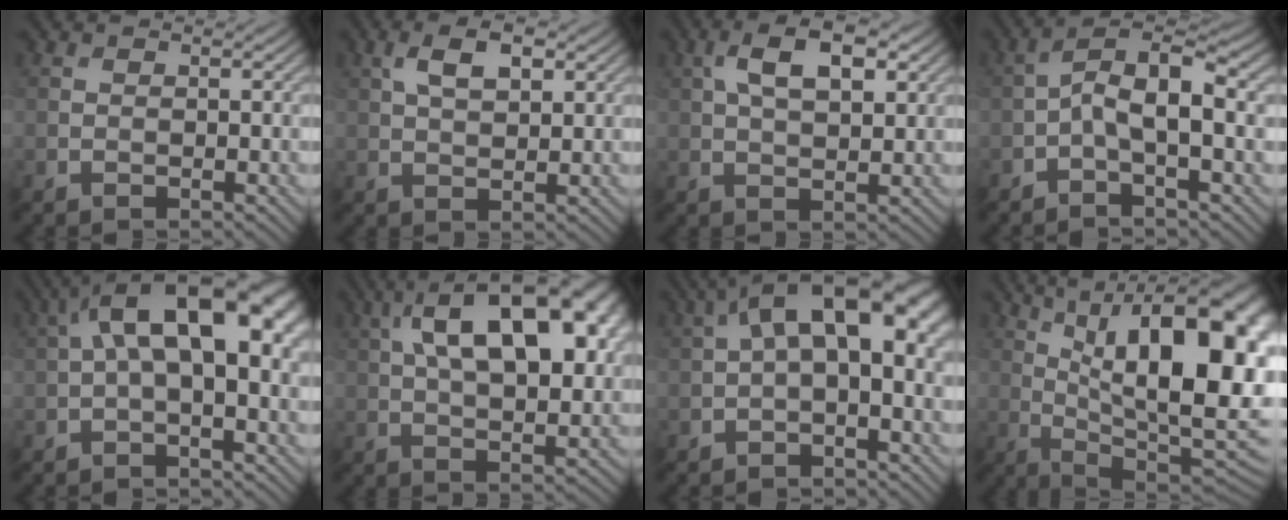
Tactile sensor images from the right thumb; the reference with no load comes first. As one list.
[{"total": 5.0, "force": [2.1, 2.4, 3.9], "torque": [-0.077, 0.005, 0.037]}, {"total": 7.4, "force": [2.8, 3.4, 6.0], "torque": [-0.112, 0.011, 0.049]}, {"total": 6.4, "force": [-0.7, 2.3, 5.9], "torque": [-0.108, 0.015, -0.019]}, {"total": 13.7, "force": [2.7, 6.3, 11.9], "torque": [-0.195, 0.016, 0.046]}, {"total": 18.0, "force": [6.4, 8.3, 14.5], "torque": [-0.223, 0.042, 0.081]}, {"total": 11.2, "force": [2.1, 5.3, 9.6], "torque": [-0.163, 0.016, 0.035]}, {"total": 21.2, "force": [5.8, 9.3, 18.2], "torque": [-0.247, 0.036, 0.089]}]